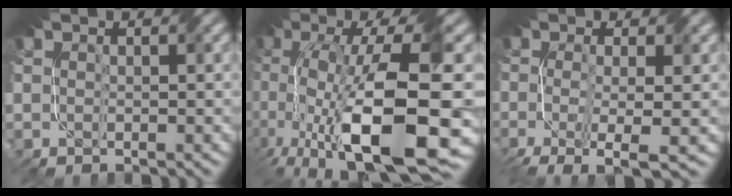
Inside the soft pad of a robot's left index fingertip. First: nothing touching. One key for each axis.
{"total": 16.0, "fx": -2.4, "fy": 6.4, "fz": 14.5, "tx": -0.264, "ty": 0.002, "tz": -0.034}
{"total": 5.1, "fx": -1.7, "fy": 1.3, "fz": 4.6, "tx": -0.084, "ty": -0.011, "tz": -0.029}